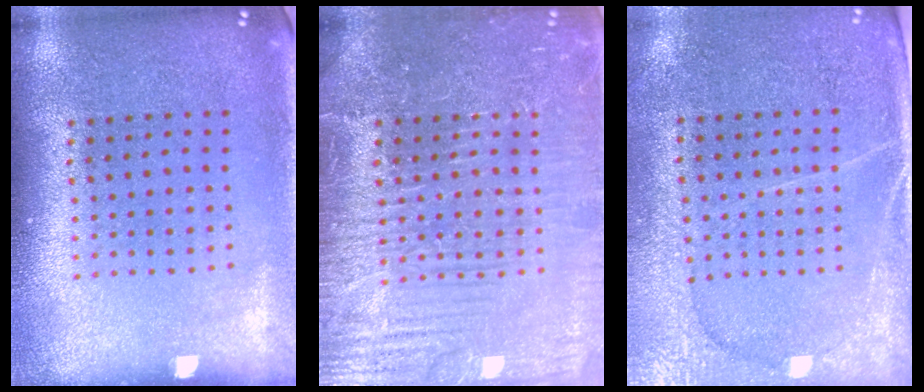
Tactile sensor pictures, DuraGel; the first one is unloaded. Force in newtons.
{"total": 4.5, "press": 4.5, "slide": 0.5}
{"total": 3.1, "press": 2.8, "slide": 1.2}